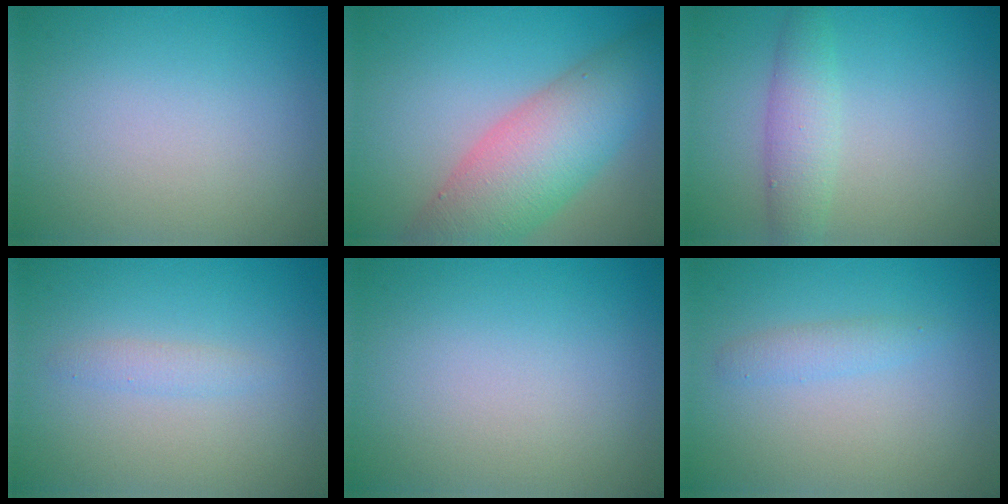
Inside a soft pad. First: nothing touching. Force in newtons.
{"total": 8.6, "press": 8.6, "slide": 0.3}
{"total": 2.9, "press": 2.9, "slide": 0.0}
{"total": 1.2, "press": 1.2, "slide": 0.1}
{"total": 0.0}
{"total": 1.4, "press": 1.4, "slide": 0.0}